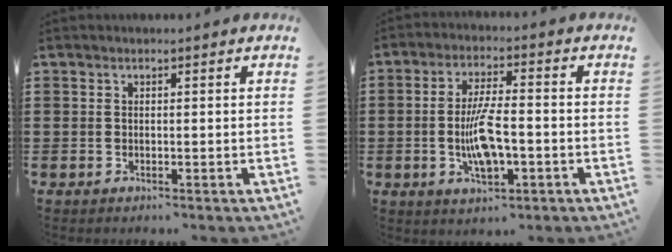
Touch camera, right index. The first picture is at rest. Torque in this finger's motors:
{"motor_torque": [0.49, -0.08, 0.37, 0.14]}